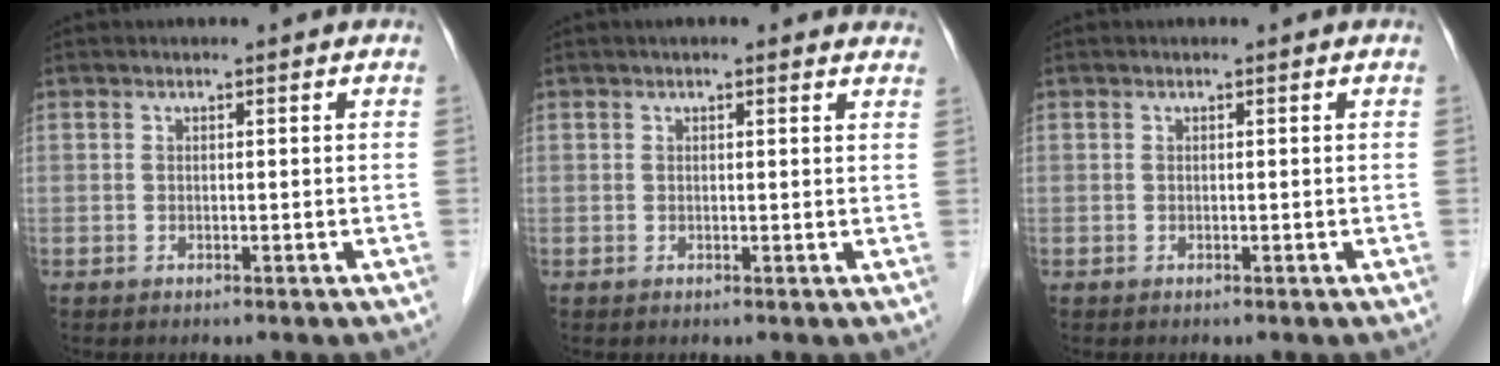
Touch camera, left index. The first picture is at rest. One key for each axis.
{"total": 4.8, "fx": 4.1, "fy": 1.1, "fz": 2.3, "tx": -0.020, "ty": 0.019, "tz": 0.035}
{"total": 0.0}